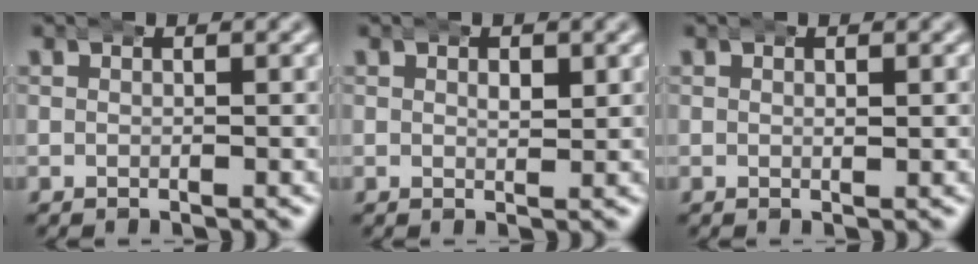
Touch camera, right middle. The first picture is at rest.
{"total": 1.4, "force": [0.6, 0.7, 1.0], "torque": [-0.011, -0.002, 0.008]}
{"total": 0.5, "force": [0.2, 0.3, 0.4], "torque": [-0.005, -0.001, 0.002]}